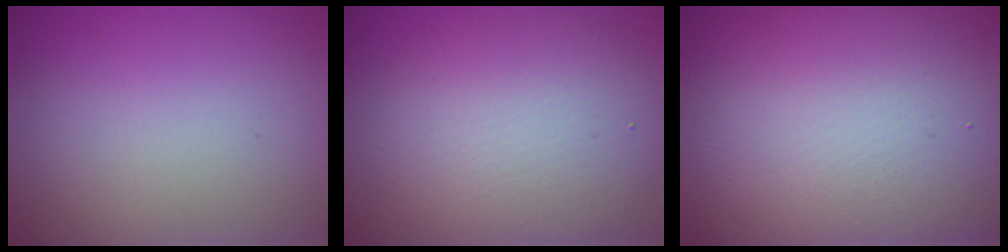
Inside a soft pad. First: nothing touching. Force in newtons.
{"total": 7.5, "press": 7.5, "slide": 0.8}
{"total": 20.5, "press": 20.4, "slide": 1.5}